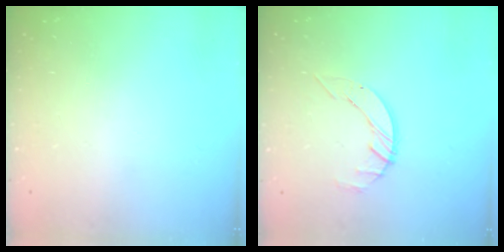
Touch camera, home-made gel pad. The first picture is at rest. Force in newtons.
{"total": 3.3, "press": 3.3, "slide": 0.4}